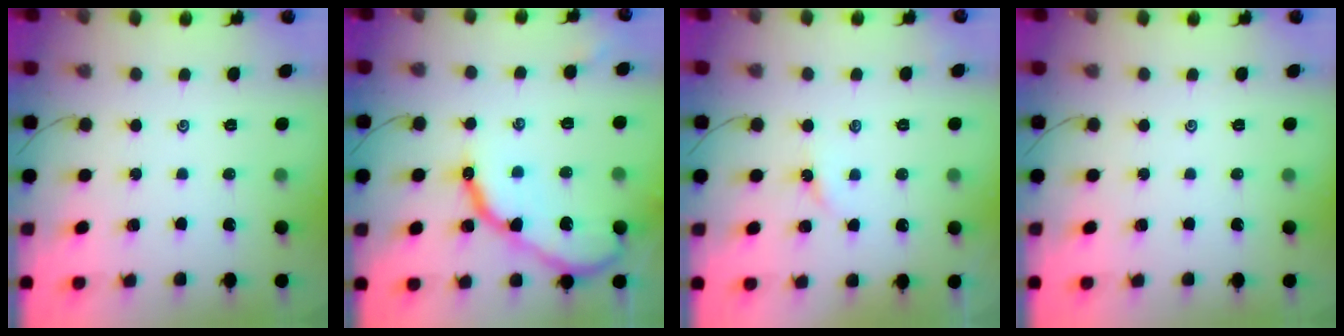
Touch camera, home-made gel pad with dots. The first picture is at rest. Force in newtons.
{"total": 12.9, "press": 12.8, "slide": 1.1}
{"total": 1.9, "press": 1.9, "slide": 0.3}
{"total": 0.0}